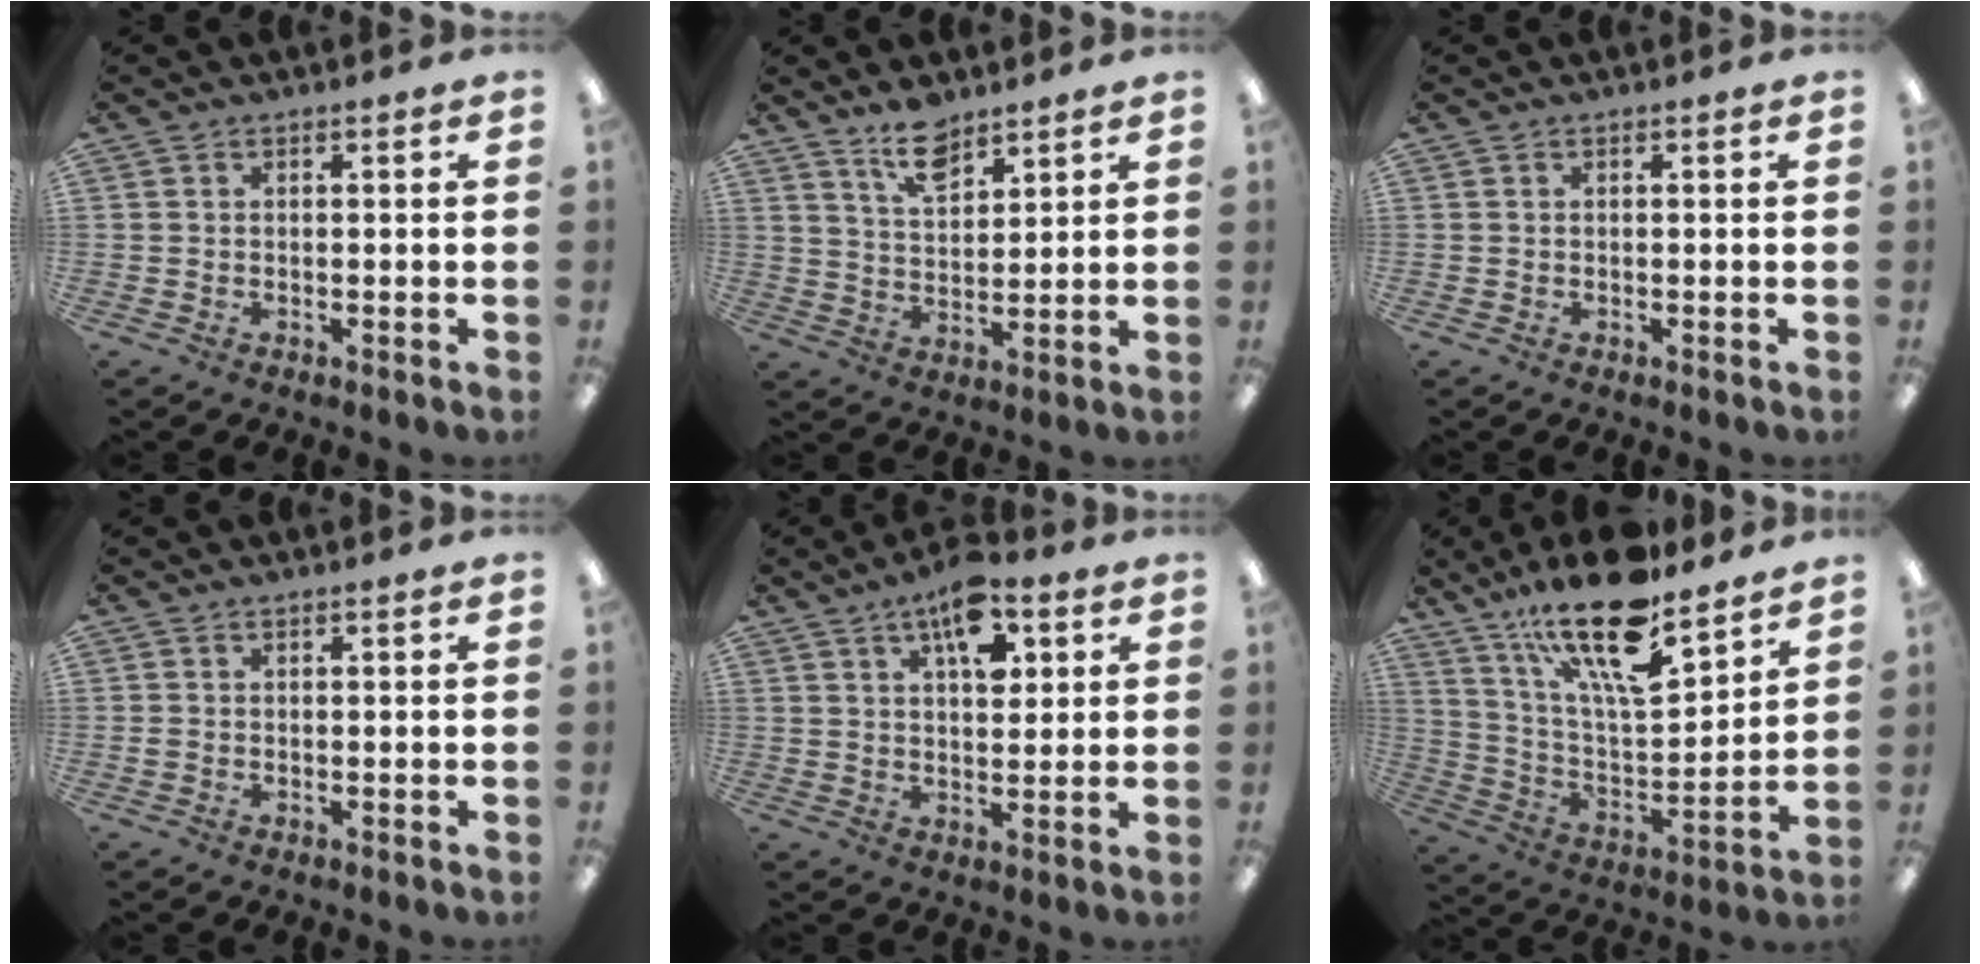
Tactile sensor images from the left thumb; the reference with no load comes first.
{"total": 8.5, "force": [6.4, 3.8, 4.2], "torque": [-0.067, -0.034, 0.114]}
{"total": 0.0}
{"total": 0.6, "force": [0.0, 0.5, 0.4], "torque": [-0.008, 0.004, -0.001]}
{"total": 10.7, "force": [5.6, 5.2, 7.5], "torque": [-0.106, -0.020, 0.095]}
{"total": 22.2, "force": [15.7, 7.1, 14.0], "torque": [-0.232, -0.100, 0.264]}